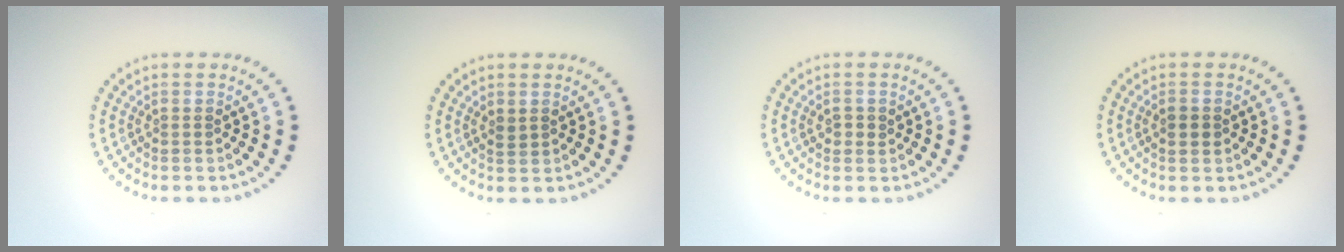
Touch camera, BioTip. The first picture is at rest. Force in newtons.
{"total": 0.8, "press": 0.8, "slide": 0.3}
{"total": 1.1, "press": 1.0, "slide": 0.5}
{"total": 1.7, "press": 1.7, "slide": 0.1}